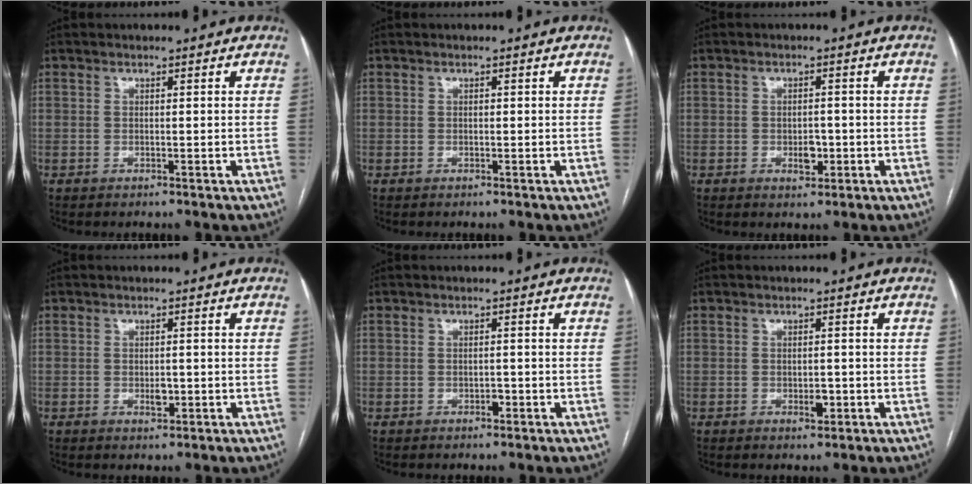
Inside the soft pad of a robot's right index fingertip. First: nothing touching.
{"total": 0.0}
{"total": 2.7, "force": [-0.8, 1.5, 2.1], "torque": [-0.030, 0.003, -0.007]}
{"total": 1.9, "force": [-0.5, 0.9, 1.6], "torque": [-0.027, 0.000, -0.004]}
{"total": 1.1, "force": [-0.6, 0.6, 0.8], "torque": [-0.010, 0.002, -0.008]}
{"total": 1.9, "force": [-0.6, 0.9, 1.6], "torque": [-0.023, 0.001, -0.007]}